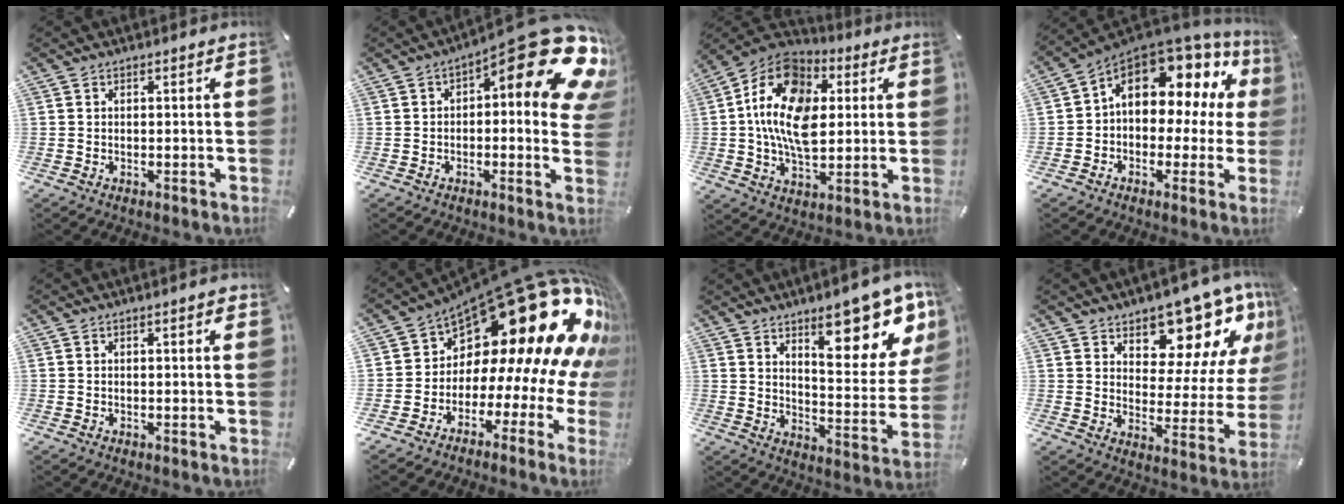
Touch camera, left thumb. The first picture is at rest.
{"total": 18.3, "force": [8.4, 6.0, 15.1], "torque": [-0.183, -0.081, 0.133]}
{"total": 18.2, "force": [2.6, 12.2, 13.2], "torque": [-0.272, 0.000, 0.040]}
{"total": 13.0, "force": [5.8, 8.1, 8.4], "torque": [-0.124, -0.047, 0.097]}
{"total": 1.1, "force": [0.4, 0.2, 1.0], "torque": [-0.021, 0.001, 0.006]}
{"total": 27.0, "force": [12.9, 12.7, 20.0], "torque": [-0.281, -0.129, 0.250]}
{"total": 17.8, "force": [11.8, 6.5, 11.7], "torque": [-0.144, -0.092, 0.191]}
{"total": 14.6, "force": [11.2, 7.5, 5.7], "torque": [-0.068, -0.104, 0.193]}